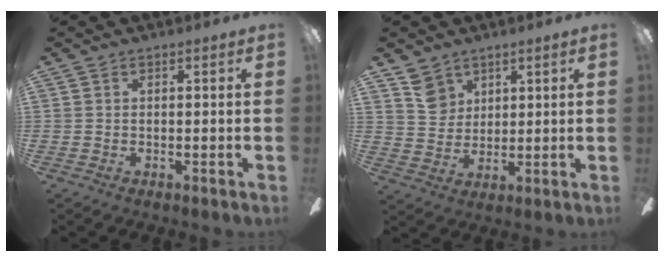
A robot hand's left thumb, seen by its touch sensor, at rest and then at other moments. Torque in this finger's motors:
{"motor_torque": [-0.04, -0.55, 0.07, 0.14, -0.02]}